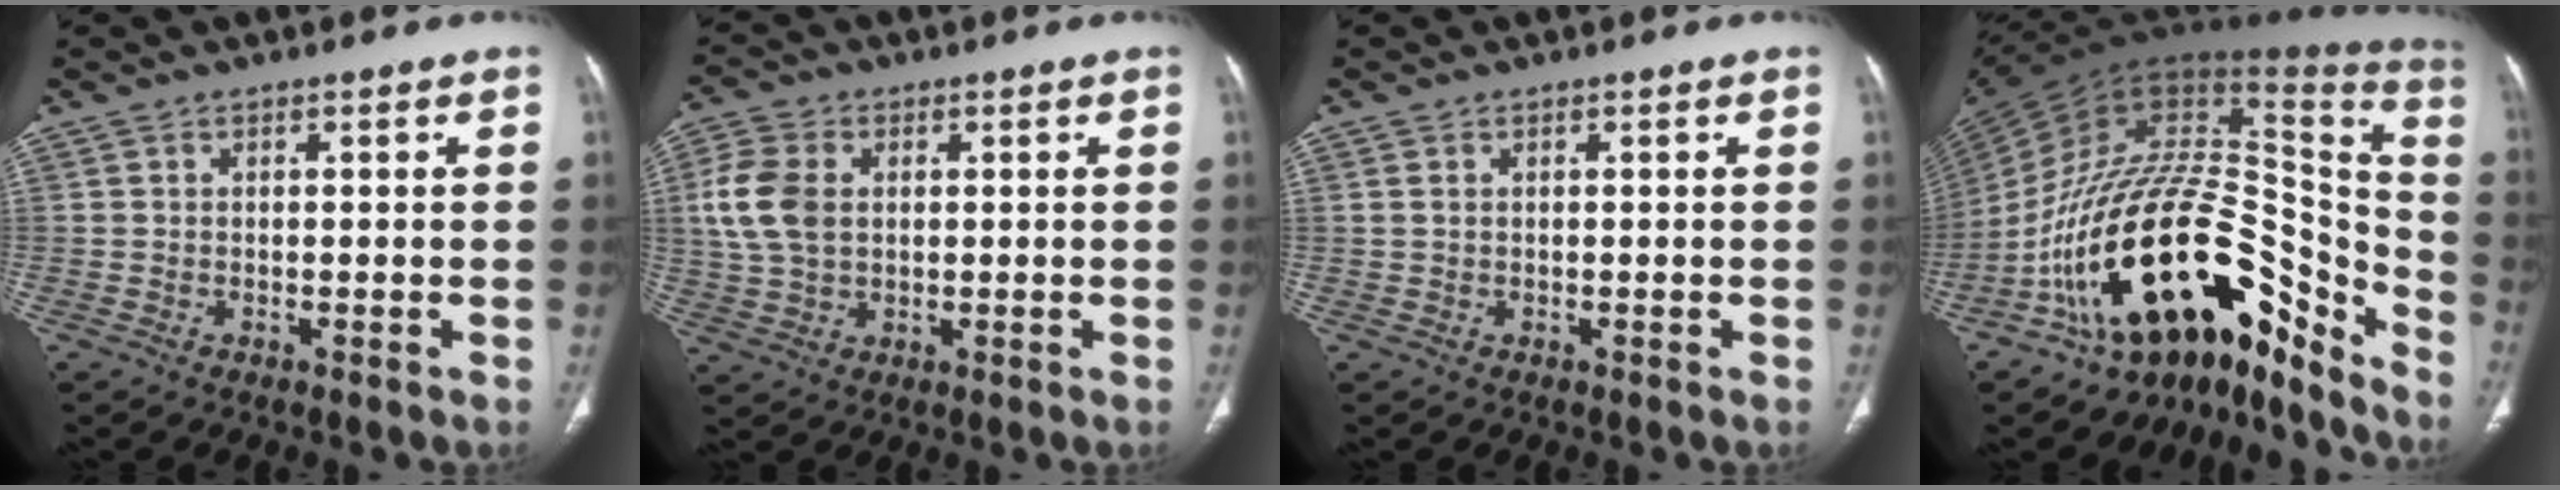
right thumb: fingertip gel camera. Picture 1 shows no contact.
{"total": 9.6, "force": [1.6, 6.7, 6.7], "torque": [-0.144, 0.005, 0.033]}
{"total": 0.9, "force": [0.3, 0.6, 0.6], "torque": [-0.018, 0.005, 0.008]}
{"total": 31.7, "force": [-18.3, 14.0, 21.8], "torque": [-0.287, 0.115, -0.294]}